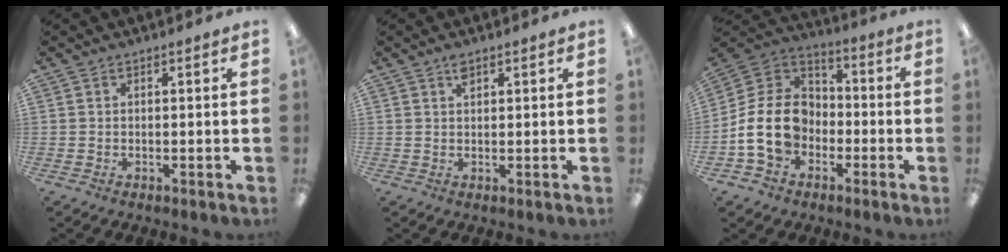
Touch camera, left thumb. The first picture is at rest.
{"total": 1.9, "force": [1.5, 0.8, 0.8], "torque": [-0.013, -0.001, 0.025]}
{"total": 15.5, "force": [-2.9, 12.2, 9.2], "torque": [-0.210, 0.032, -0.049]}